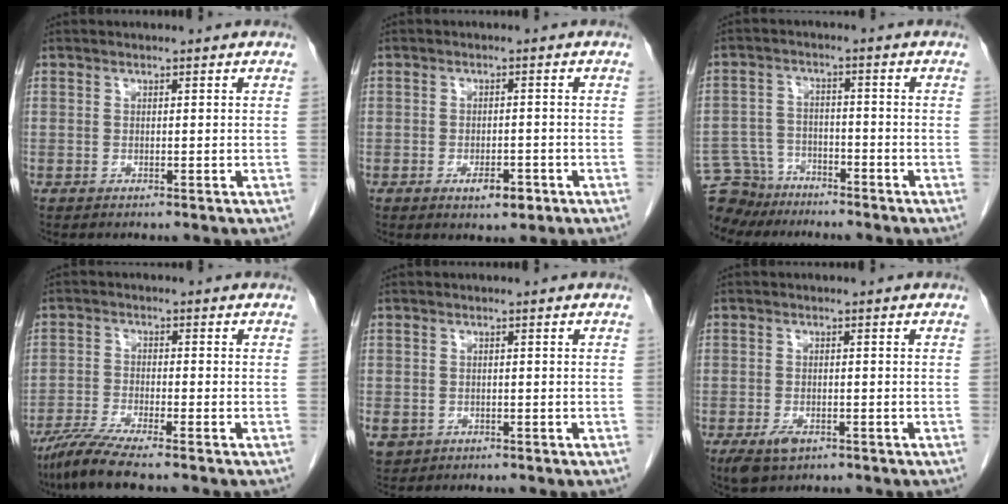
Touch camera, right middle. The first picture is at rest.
{"total": 3.4, "force": [-1.8, 1.5, 2.5], "torque": [-0.032, 0.003, -0.021]}
{"total": 8.5, "force": [-7.6, 3.8, 0.2], "torque": [-0.014, 0.008, -0.136]}
{"total": 6.0, "force": [-5.0, -0.6, 3.4], "torque": [-0.066, -0.022, -0.097]}
{"total": 3.9, "force": [-1.8, 3.3, 1.0], "torque": [-0.022, 0.000, -0.023]}
{"total": 3.7, "force": [-2.1, 1.8, 2.5], "torque": [-0.050, -0.006, -0.028]}